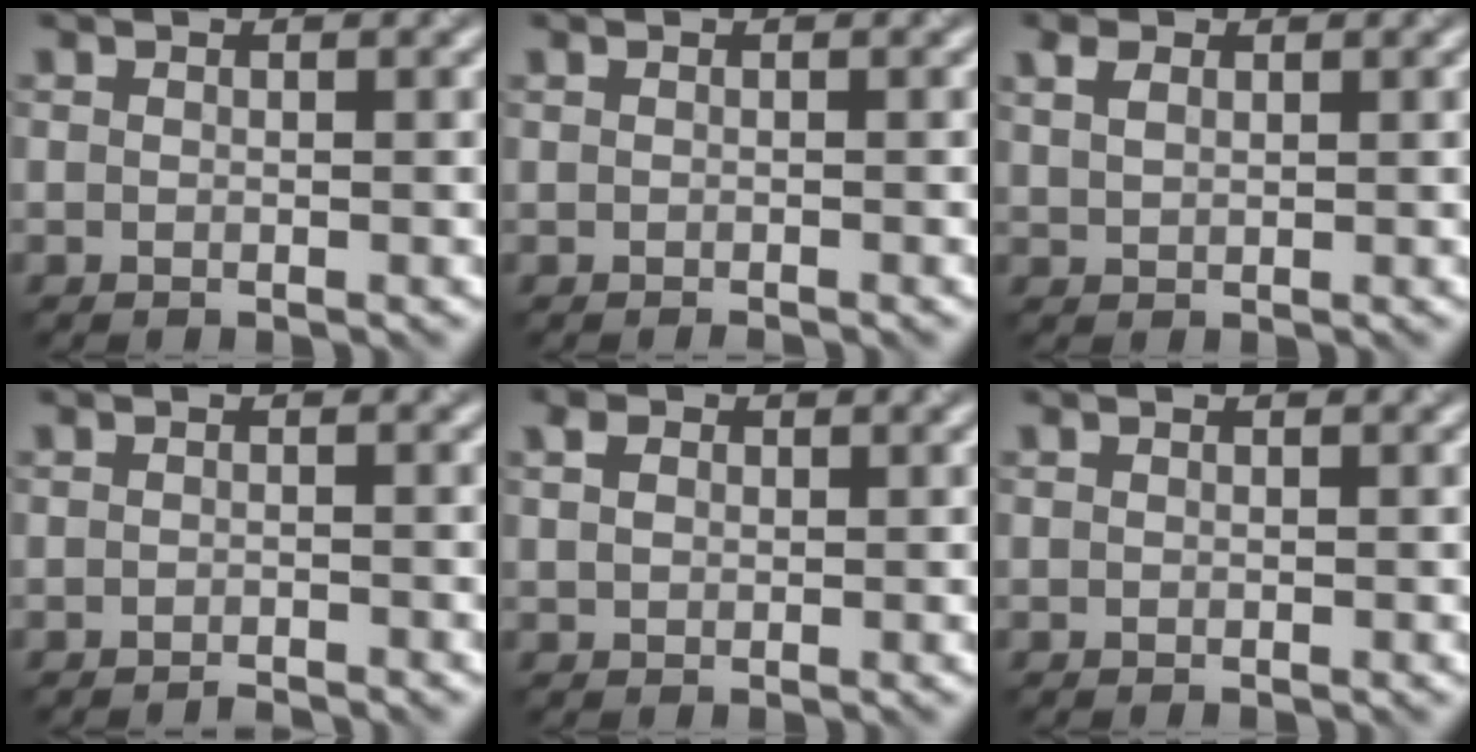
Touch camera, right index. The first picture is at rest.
{"total": 0.7, "force": [-0.6, 0.1, 0.4], "torque": [0.004, 0.003, -0.010]}
{"total": 1.4, "force": [1.2, 0.6, 0.4], "torque": [-0.010, 0.010, 0.022]}
{"total": 1.0, "force": [-1.0, 0.0, 0.2], "torque": [0.007, 0.001, -0.020]}
{"total": 1.4, "force": [0.9, 0.9, 0.4], "torque": [-0.007, 0.010, 0.010]}
{"total": 0.0}